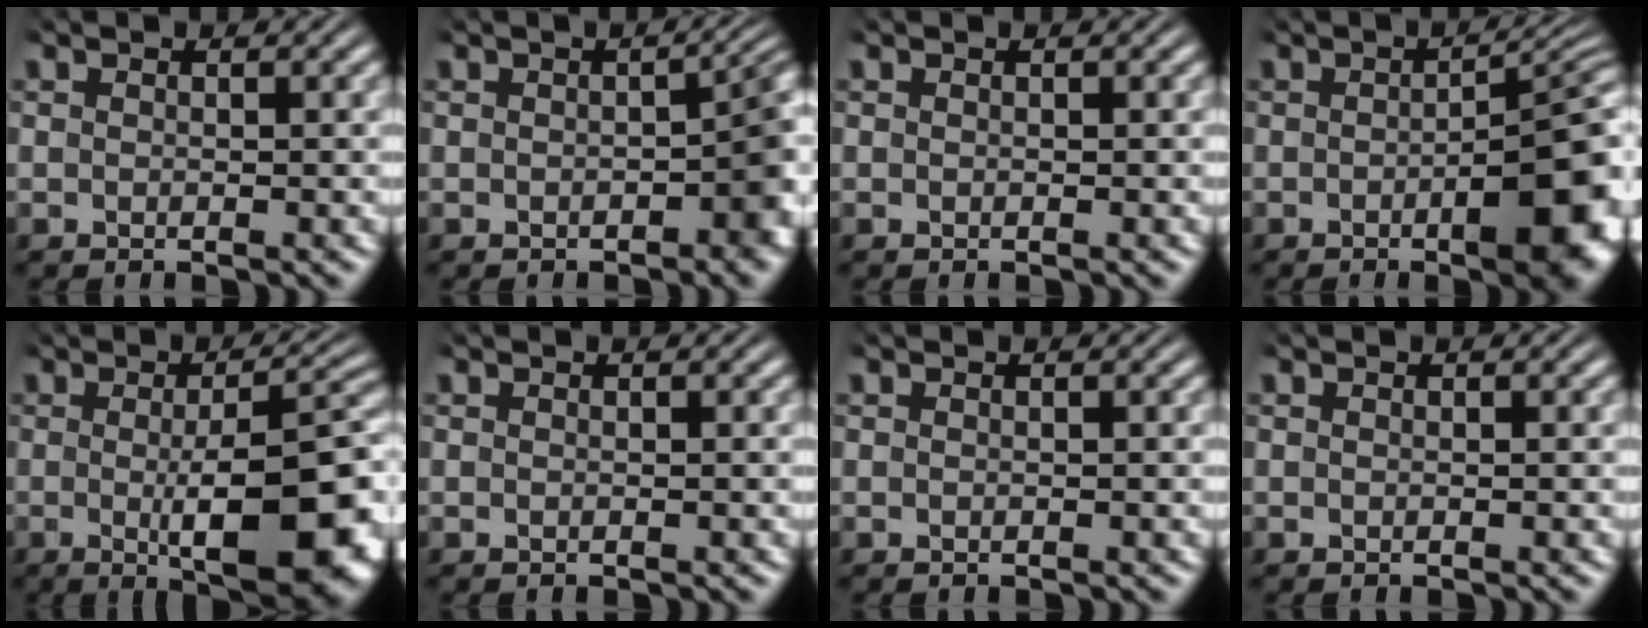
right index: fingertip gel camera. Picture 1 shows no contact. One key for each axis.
{"total": 4.1, "fx": -0.9, "fy": 1.7, "fz": 3.6, "tx": -0.039, "ty": -0.003, "tz": -0.011}
{"total": 0.0}
{"total": 8.8, "fx": -2.2, "fy": 3.3, "fz": 7.9, "tx": -0.077, "ty": 0.005, "tz": -0.042}
{"total": 11.6, "fx": -2.8, "fy": 3.6, "fz": 10.7, "tx": -0.135, "ty": -0.016, "tz": -0.030}
{"total": 0.0}
{"total": 0.0}
{"total": 0.0}